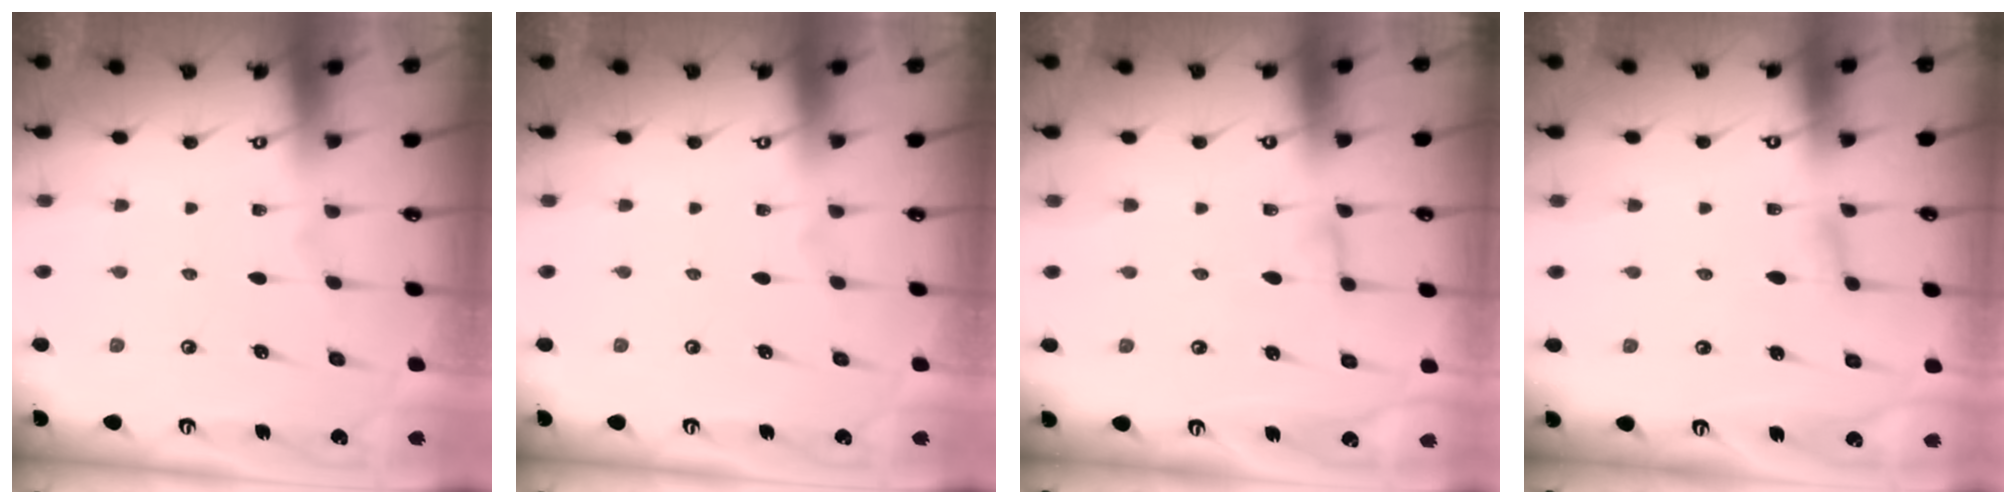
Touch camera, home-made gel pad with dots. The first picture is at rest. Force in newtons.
{"total": 0.0}
{"total": 2.5, "press": 2.5, "slide": 0.2}
{"total": 3.1, "press": 3.0, "slide": 0.3}